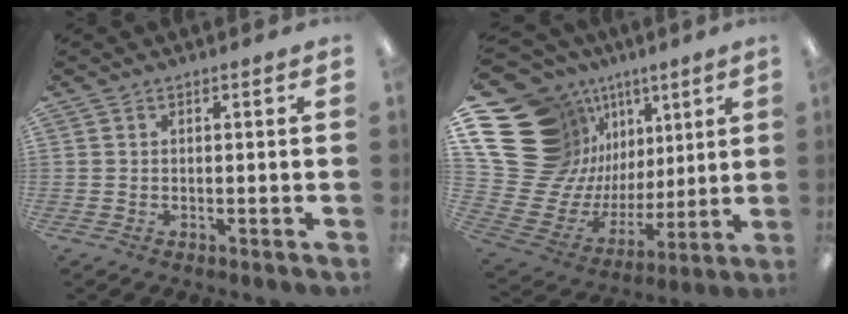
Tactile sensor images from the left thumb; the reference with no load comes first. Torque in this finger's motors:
{"motor_torque": [0.53, 0.97, 1.59, -1.18, 0.54]}